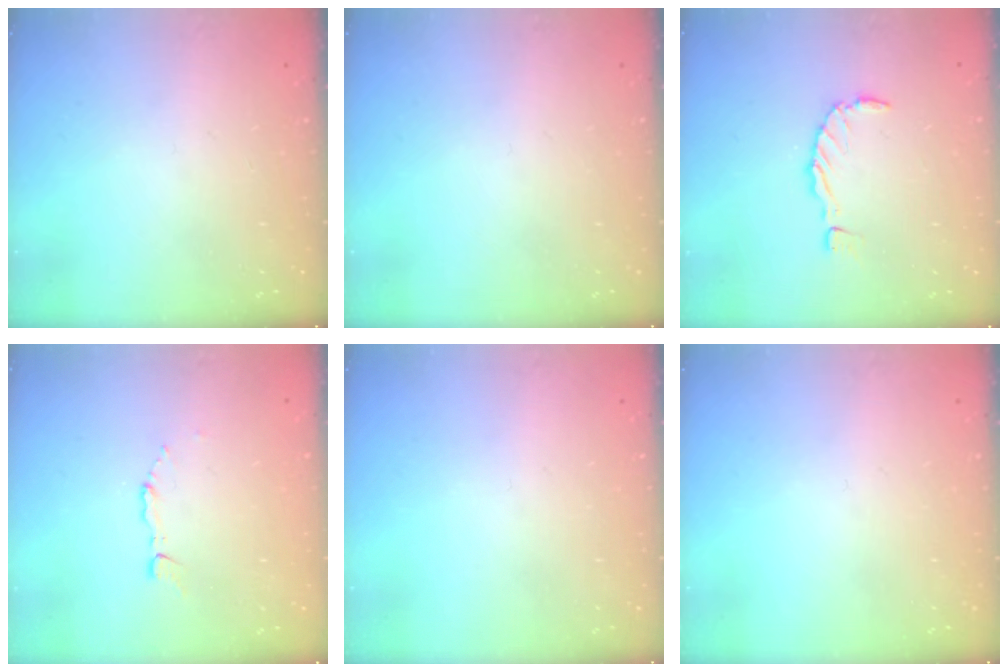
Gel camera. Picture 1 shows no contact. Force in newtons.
{"total": 0.0}
{"total": 0.0}
{"total": 3.8, "press": 3.8, "slide": 0.4}
{"total": 0.0}
{"total": 0.0}